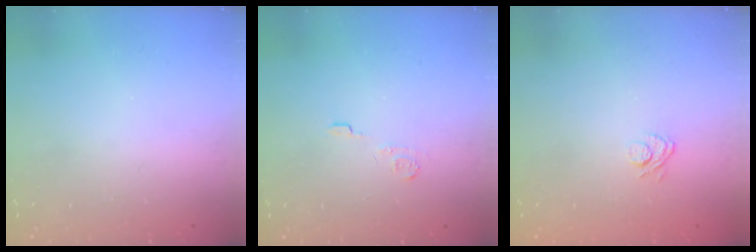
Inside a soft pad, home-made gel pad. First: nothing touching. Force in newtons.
{"total": 3.8, "press": 3.8, "slide": 0.5}
{"total": 6.1, "press": 5.9, "slide": 1.3}